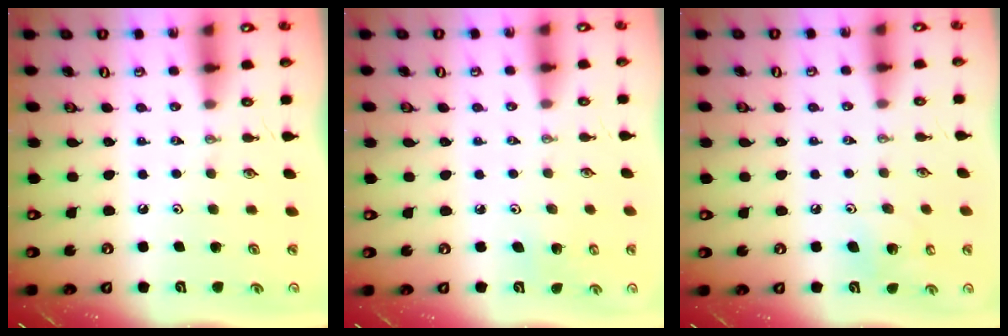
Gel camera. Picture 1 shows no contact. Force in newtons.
{"total": 3.7, "press": 3.7, "slide": 0.4}
{"total": 6.5, "press": 6.5, "slide": 0.8}